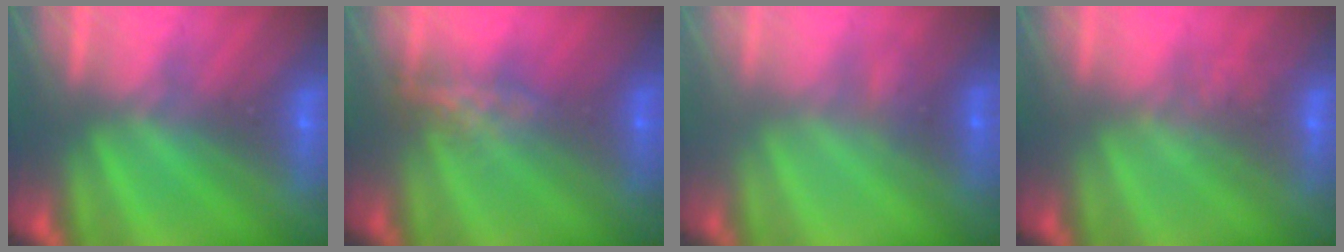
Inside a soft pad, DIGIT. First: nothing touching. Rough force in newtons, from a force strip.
{"total": 4.8}
{"total": 2.1}
{"total": 2.9}